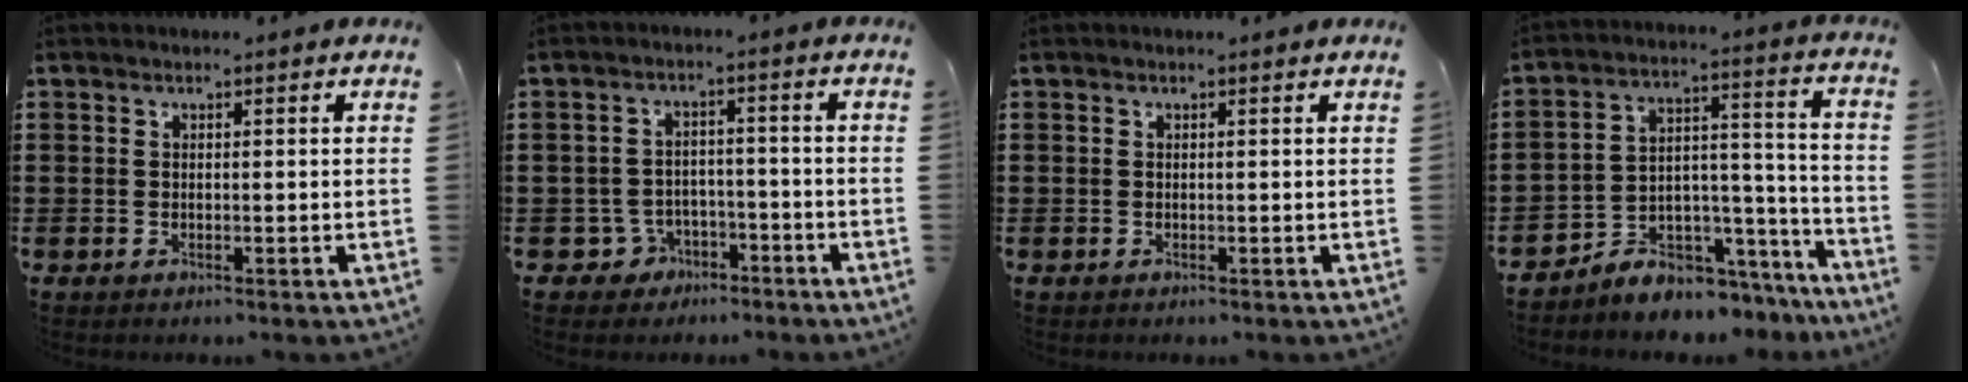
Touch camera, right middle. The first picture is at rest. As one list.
[{"total": 3.9, "force": [-3.0, 2.5, 0.6], "torque": [-0.029, 0.007, -0.064]}, {"total": 0.0}, {"total": 5.6, "force": [-5.3, 1.8, 0.0], "torque": [-0.004, 0.007, -0.105]}]